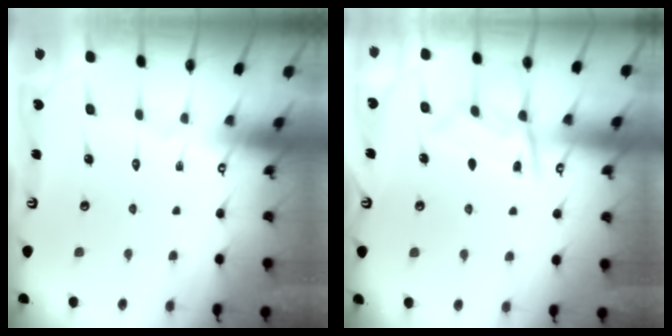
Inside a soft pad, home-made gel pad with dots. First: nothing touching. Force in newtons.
{"total": 10.8, "press": 10.8, "slide": 1.2}